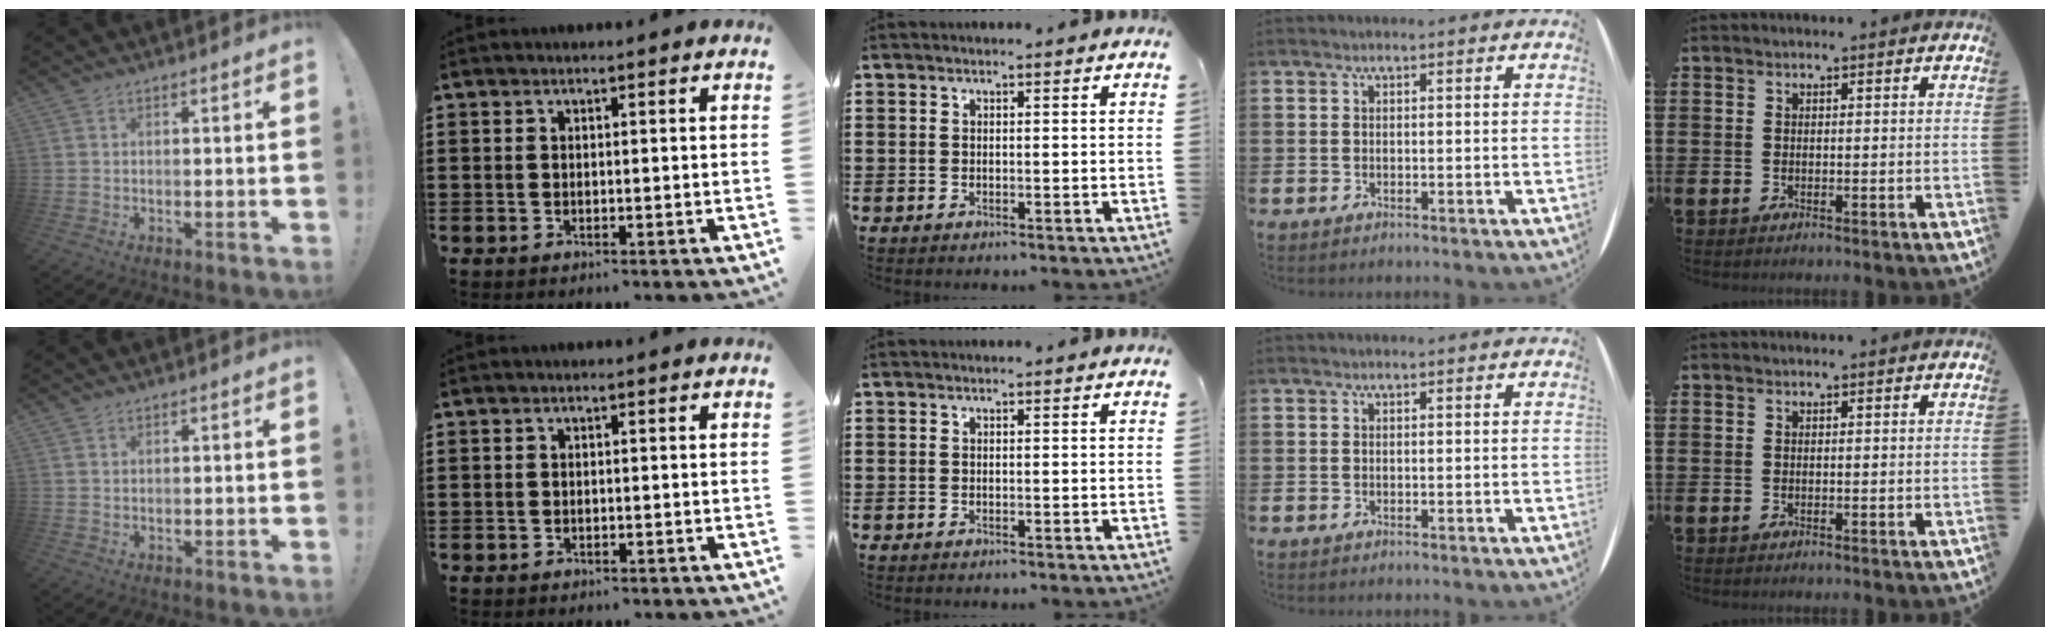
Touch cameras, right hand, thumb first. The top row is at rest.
{"thumb": {"total": 0.8, "force": [0.6, 0.4, 0.2], "torque": [0.004, -0.003, 0.011]}, "index": {"total": 0.5, "force": [-0.3, 0.4, 0.0], "torque": [-0.001, 0.004, -0.008]}}